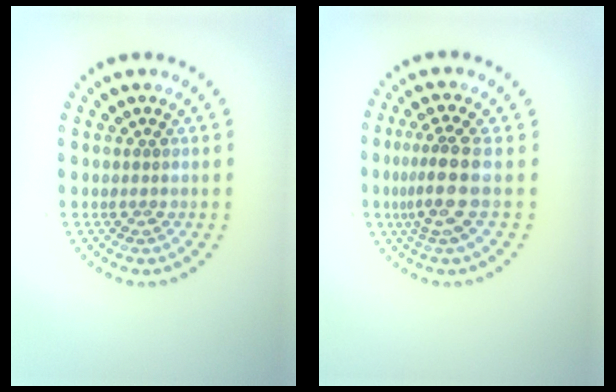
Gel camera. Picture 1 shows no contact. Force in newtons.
{"total": 3.5, "press": 2.7, "slide": 2.3}